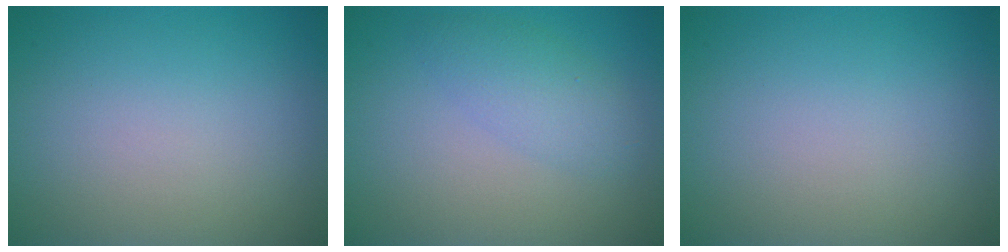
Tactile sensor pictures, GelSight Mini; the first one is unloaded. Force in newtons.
{"total": 2.7, "press": 2.7, "slide": 0.1}
{"total": 0.0}